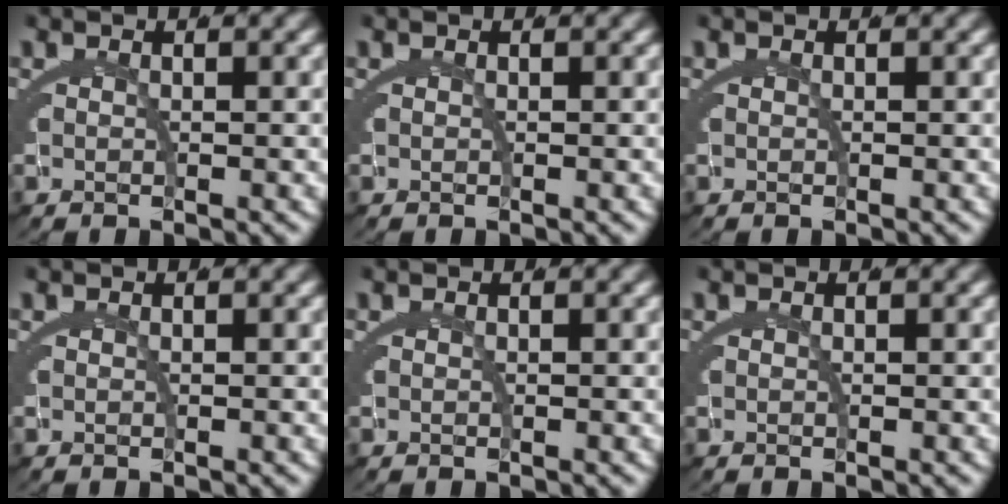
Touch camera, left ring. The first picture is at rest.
{"total": 0.0}
{"total": 0.0}
{"total": 0.0}
{"total": 0.0}
{"total": 0.0}